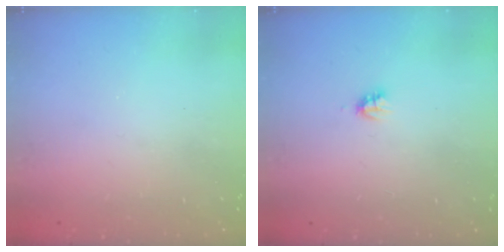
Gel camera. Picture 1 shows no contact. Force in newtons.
{"total": 2.7, "press": 2.7, "slide": 0.2}